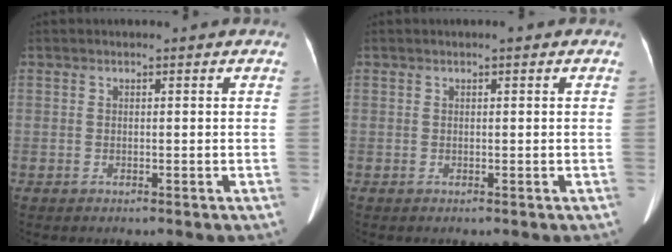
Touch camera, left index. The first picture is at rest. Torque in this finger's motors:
{"motor_torque": [0.43, -0.84, 0.09, 0.02]}